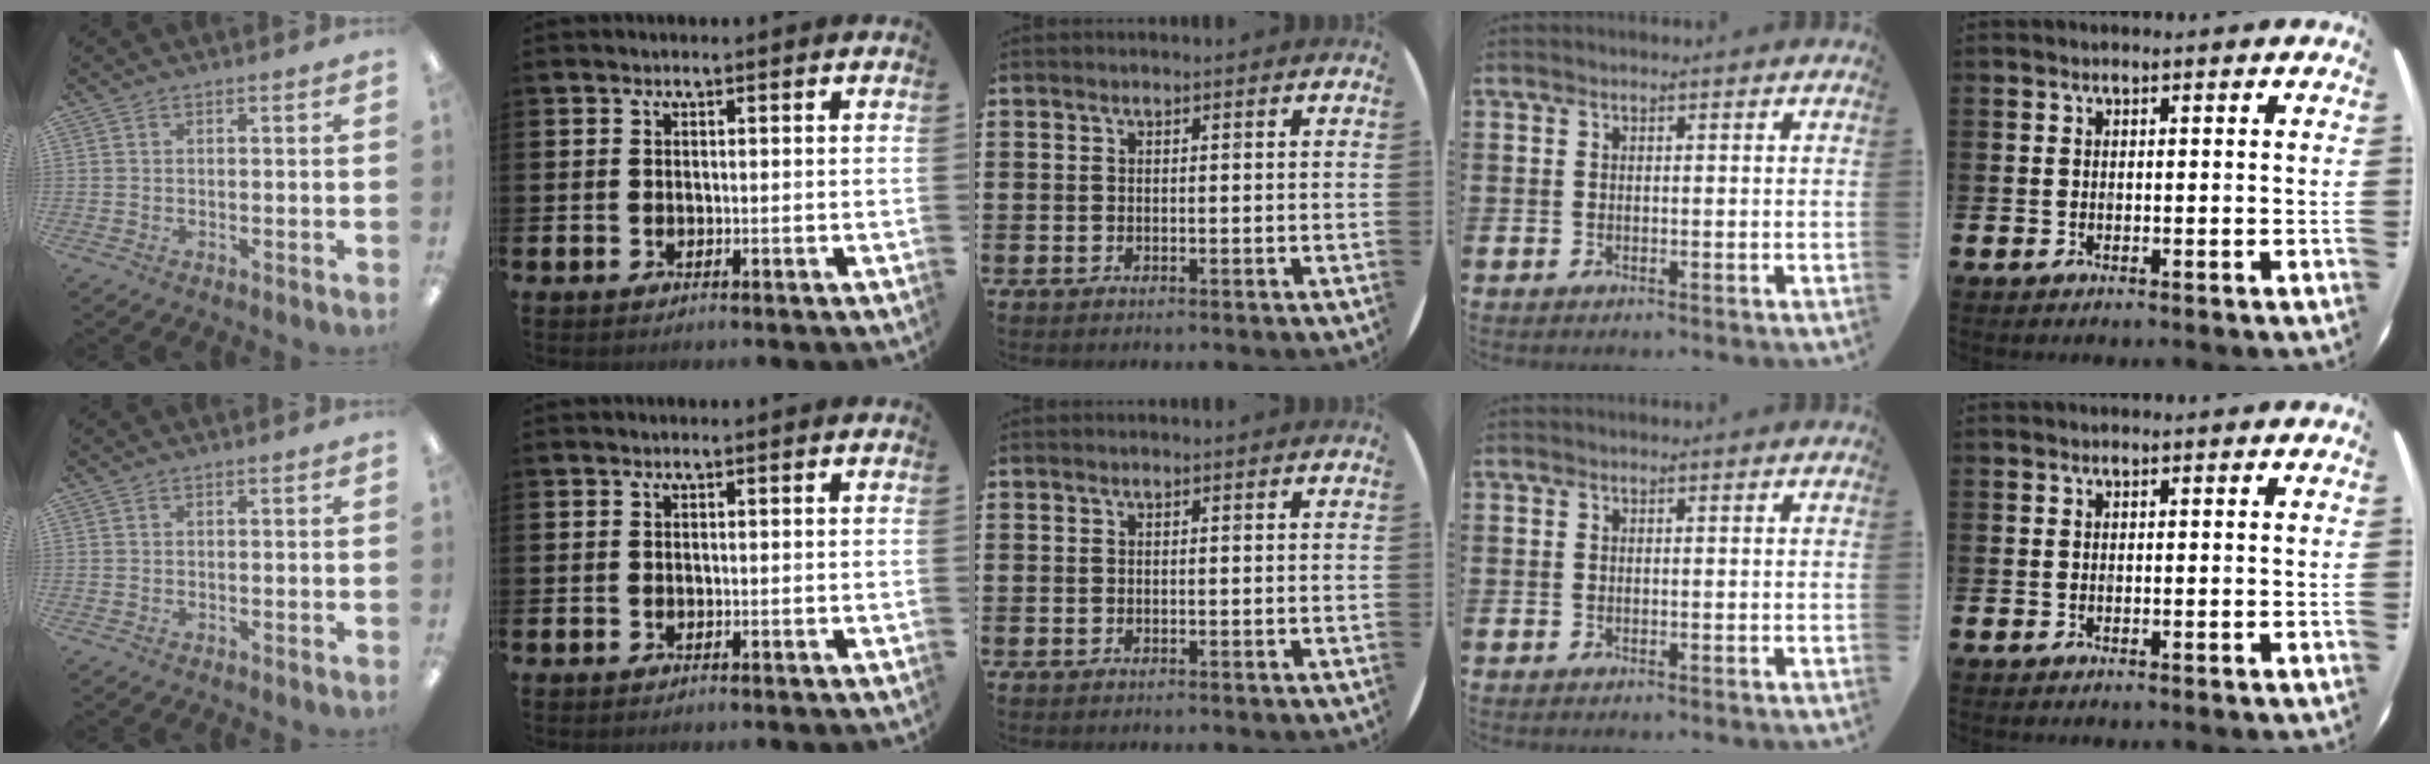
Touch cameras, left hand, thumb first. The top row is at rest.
{}